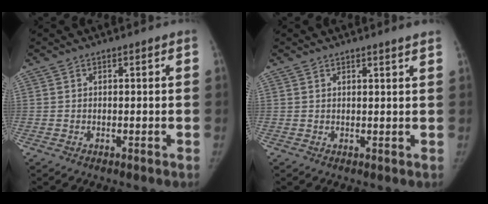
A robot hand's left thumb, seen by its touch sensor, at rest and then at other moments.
{"total": 2.2, "force": [1.9, -0.3, 1.1], "torque": [-0.009, -0.006, 0.019]}